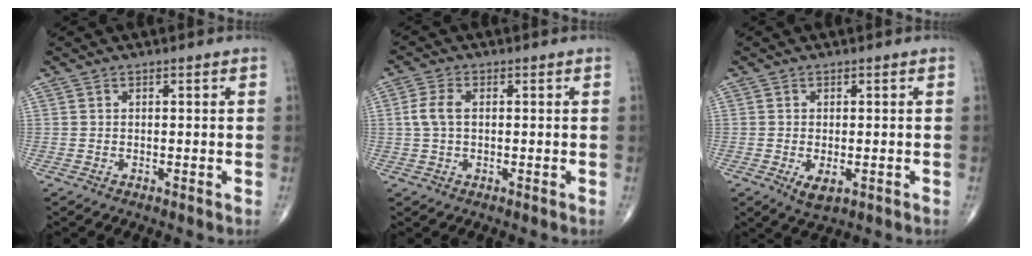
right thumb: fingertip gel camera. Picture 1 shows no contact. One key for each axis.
{"total": 4.0, "fx": 0.3, "fy": 2.3, "fz": 3.2, "tx": -0.079, "ty": 0.008, "tz": 0.003}
{"total": 3.3, "fx": -1.0, "fy": 1.6, "fz": 2.7, "tx": -0.044, "ty": -0.008, "tz": -0.011}